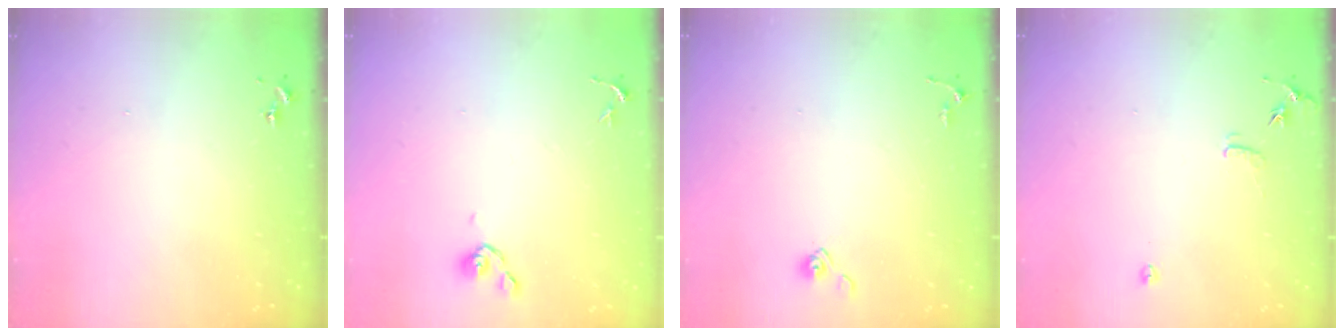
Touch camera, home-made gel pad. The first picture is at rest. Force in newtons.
{"total": 5.3, "press": 5.2, "slide": 0.8}
{"total": 3.3, "press": 3.3, "slide": 0.4}
{"total": 6.9, "press": 6.9, "slide": 0.7}